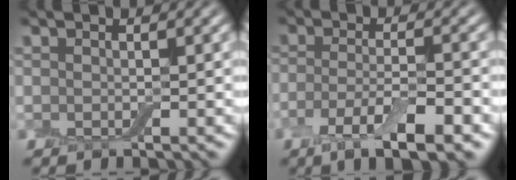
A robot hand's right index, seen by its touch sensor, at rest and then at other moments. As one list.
[{"total": 5.9, "force": [-2.8, 1.6, 4.9], "torque": [-0.095, -0.005, -0.056]}]